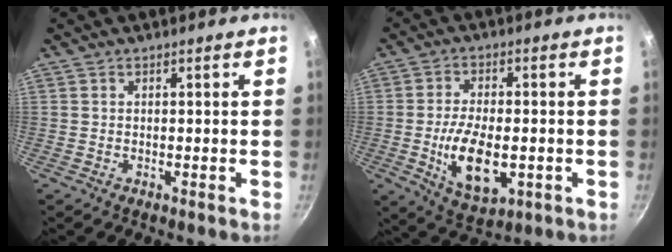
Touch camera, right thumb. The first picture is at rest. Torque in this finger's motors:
{"motor_torque": [-0.08, 0.62, 0.97, 0.11, 0.18]}